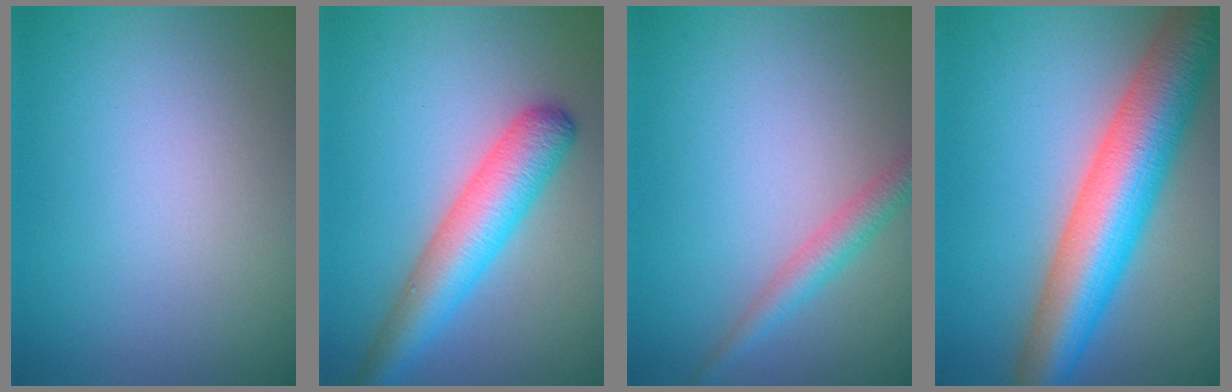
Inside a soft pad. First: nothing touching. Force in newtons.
{"total": 5.8, "press": 5.8, "slide": 0.2}
{"total": 2.3, "press": 2.3, "slide": 0.1}
{"total": 10.0, "press": 10.0, "slide": 0.3}